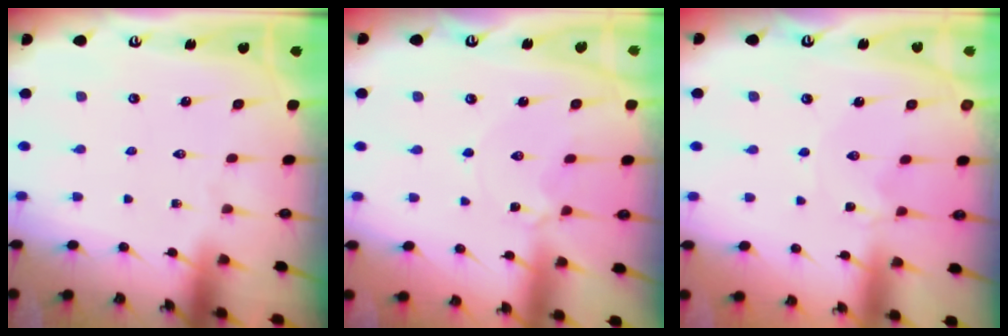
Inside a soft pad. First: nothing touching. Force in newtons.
{"total": 2.3, "press": 2.3, "slide": 0.3}
{"total": 0.0}